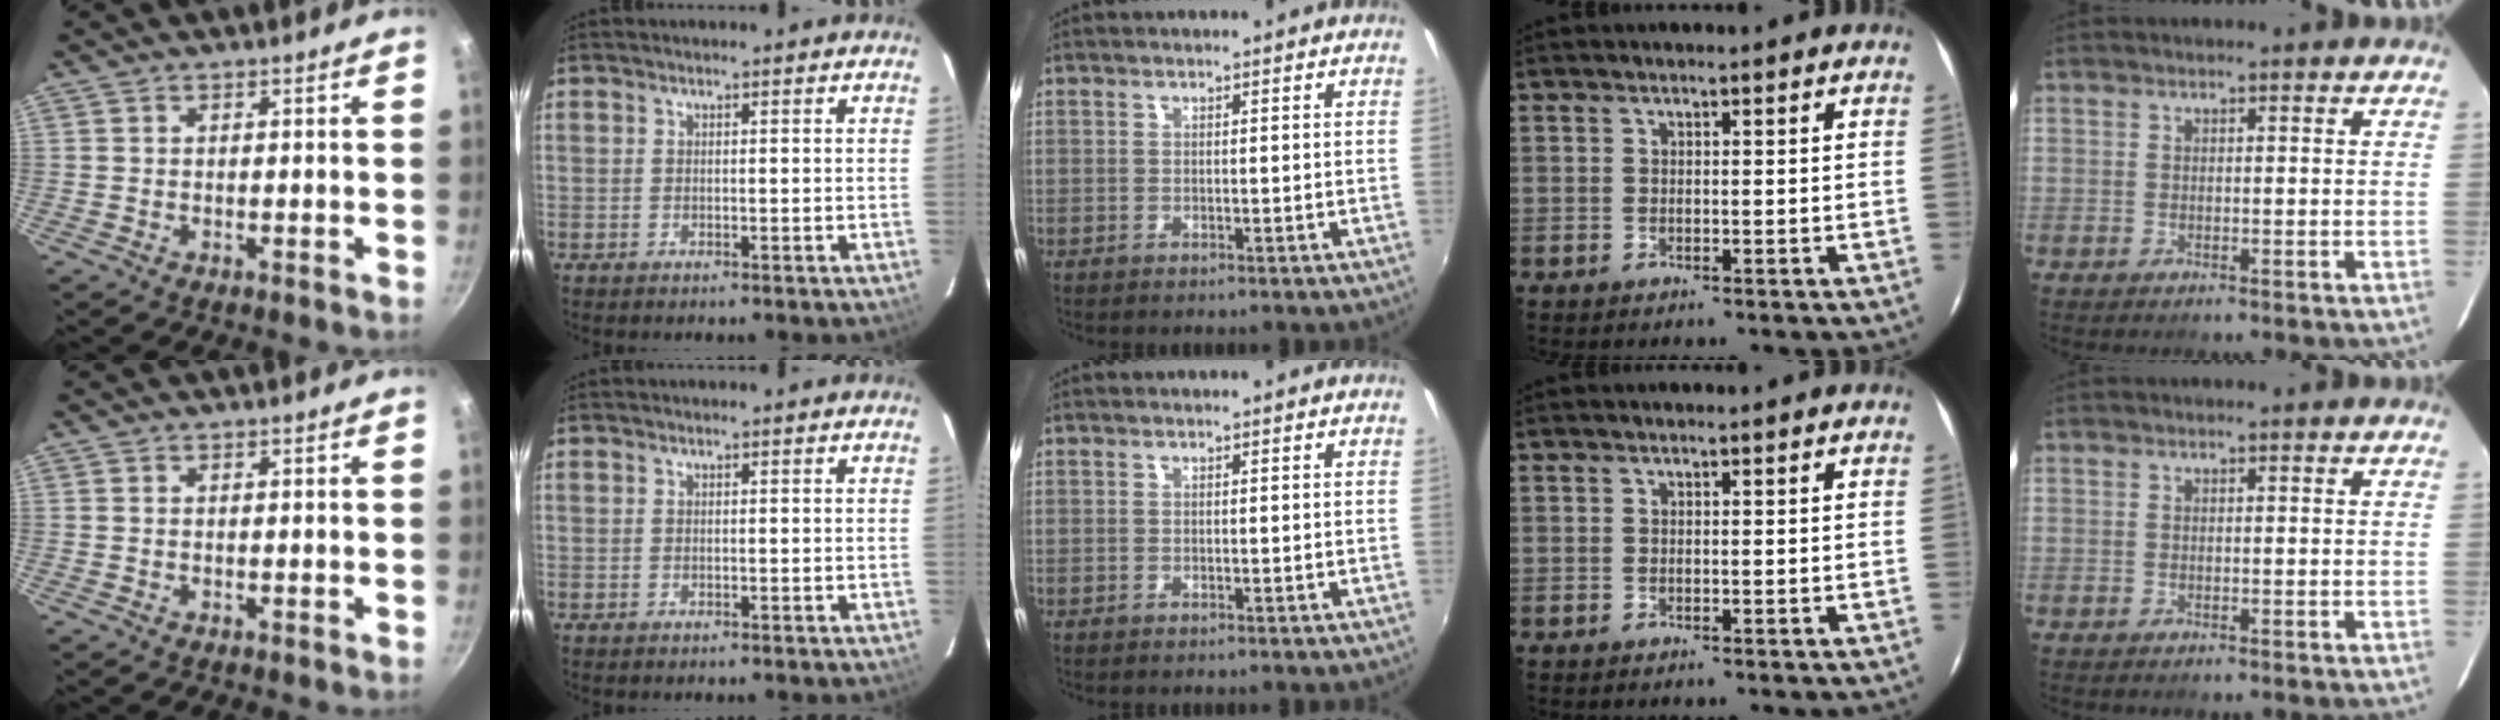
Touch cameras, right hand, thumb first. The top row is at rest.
{}